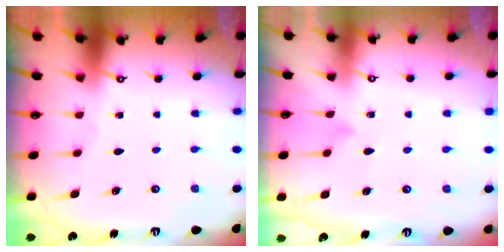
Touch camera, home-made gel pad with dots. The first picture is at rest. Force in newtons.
{"total": 8.0, "press": 8.0, "slide": 0.5}